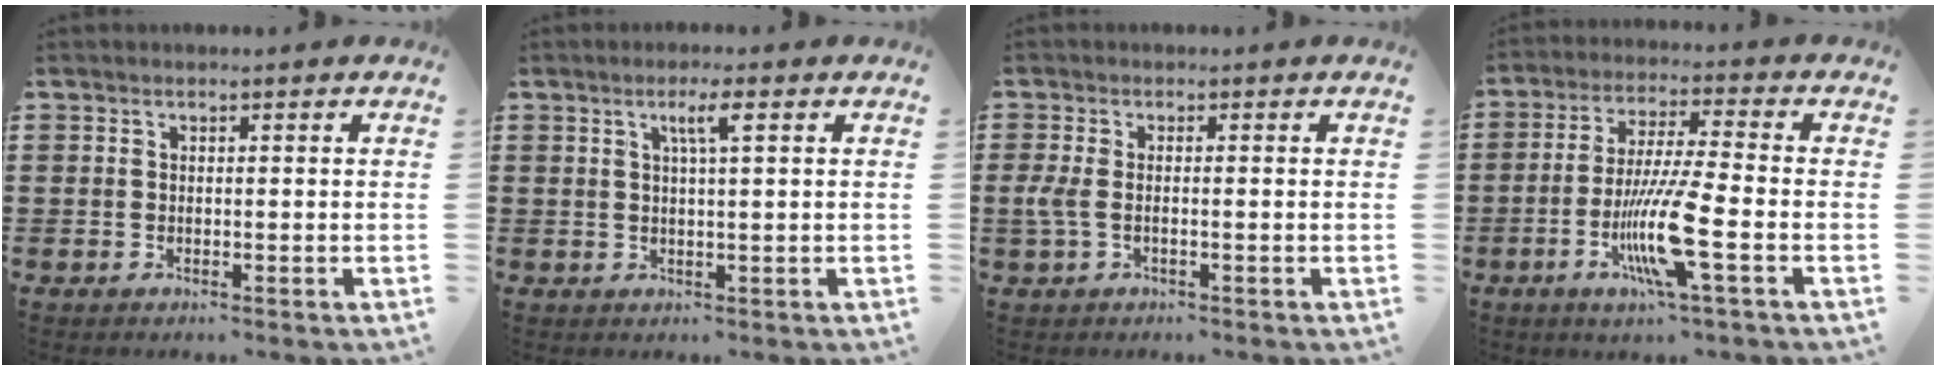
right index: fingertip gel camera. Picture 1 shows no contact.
{"total": 3.0, "force": [1.1, 0.2, 2.8], "torque": [-0.058, 0.003, 0.016]}
{"total": 2.5, "force": [-0.8, 0.7, 2.2], "torque": [-0.062, -0.007, -0.022]}
{"total": 11.5, "force": [-4.1, 1.1, 10.7], "torque": [-0.223, -0.017, -0.082]}